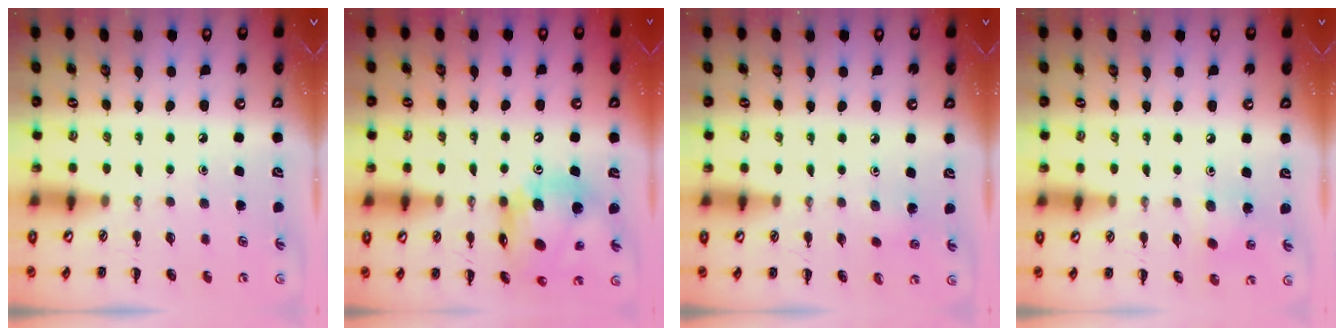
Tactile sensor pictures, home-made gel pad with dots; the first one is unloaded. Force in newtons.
{"total": 15.1, "press": 14.7, "slide": 3.6}
{"total": 1.5, "press": 1.4, "slide": 0.5}
{"total": 4.3, "press": 4.1, "slide": 1.2}